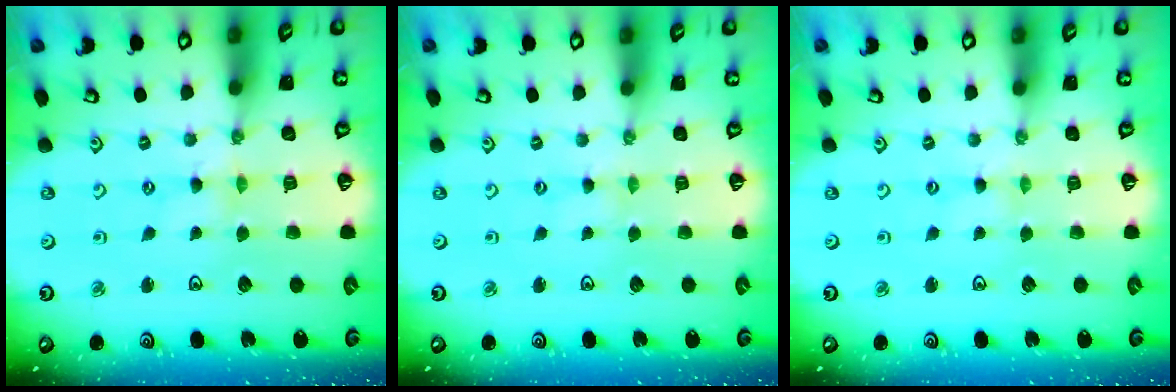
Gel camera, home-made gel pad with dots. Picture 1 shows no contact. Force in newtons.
{"total": 0.0}
{"total": 0.7, "press": 0.7, "slide": 0.1}